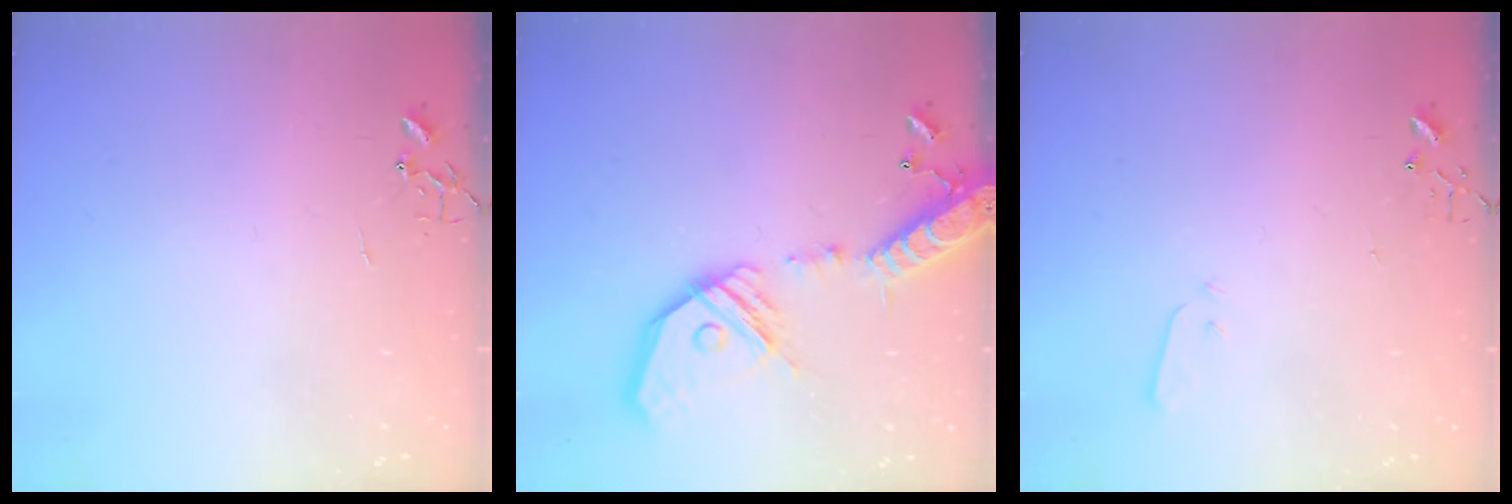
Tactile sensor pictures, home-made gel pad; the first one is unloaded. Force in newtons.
{"total": 22.8, "press": 22.4, "slide": 4.1}
{"total": 2.9, "press": 2.8, "slide": 0.7}